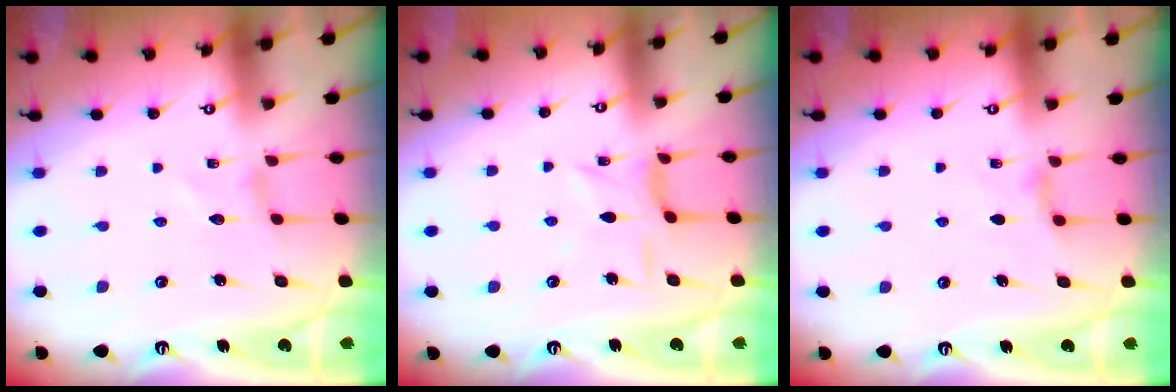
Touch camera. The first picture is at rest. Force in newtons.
{"total": 4.6, "press": 4.5, "slide": 0.6}
{"total": 3.7, "press": 3.7, "slide": 0.5}